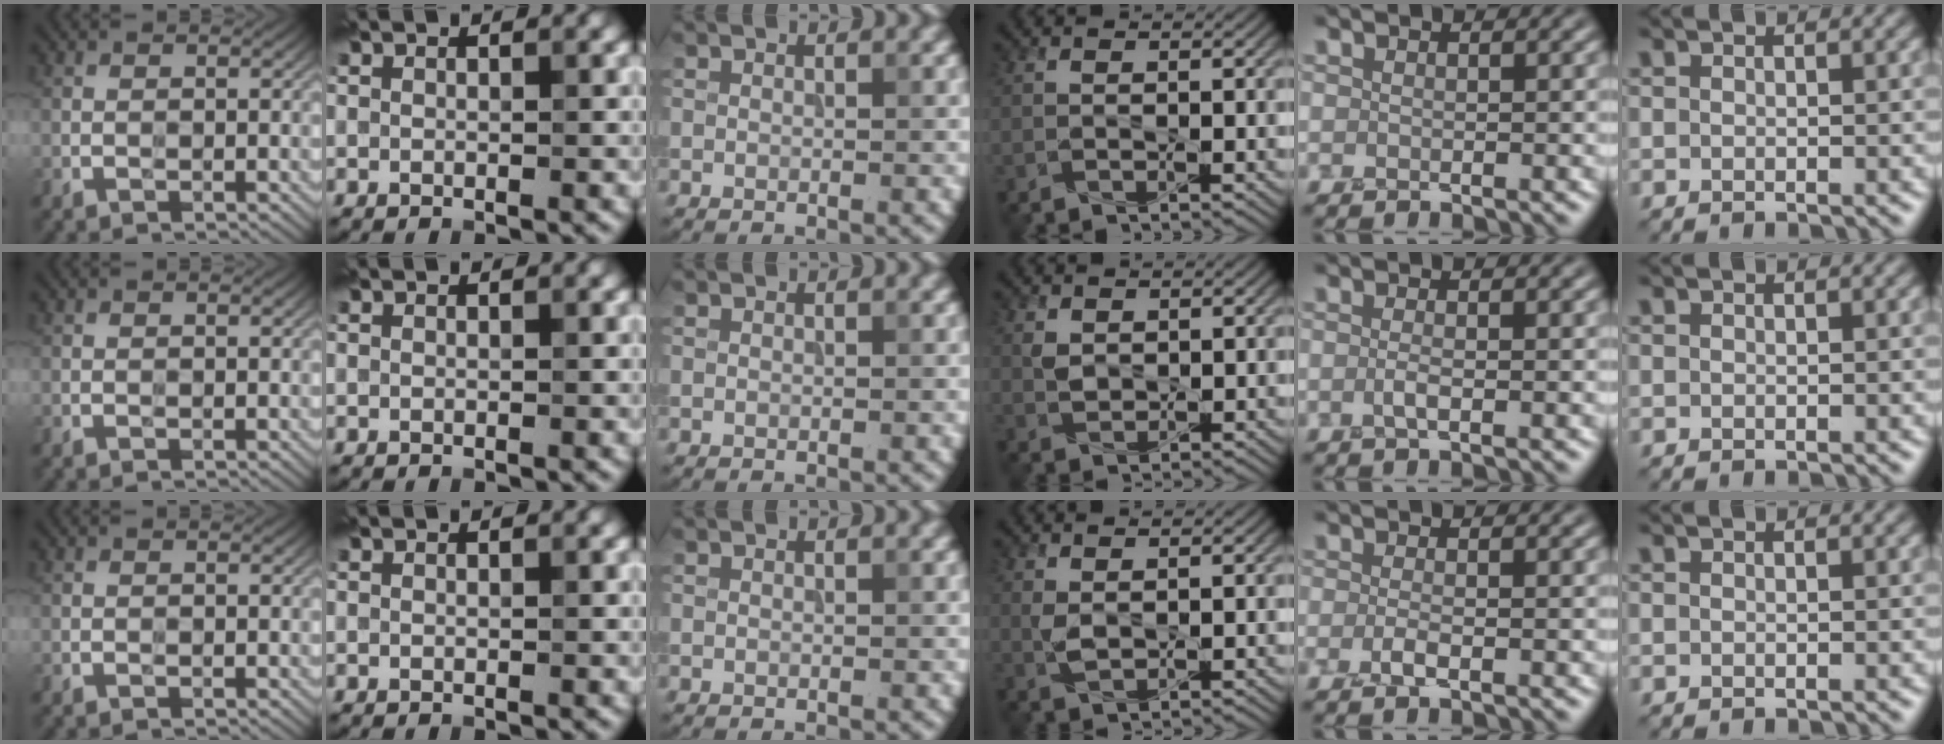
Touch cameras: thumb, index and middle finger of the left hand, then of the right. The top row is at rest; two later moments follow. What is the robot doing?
{"motion": "squeeze", "object": "tweezer"}